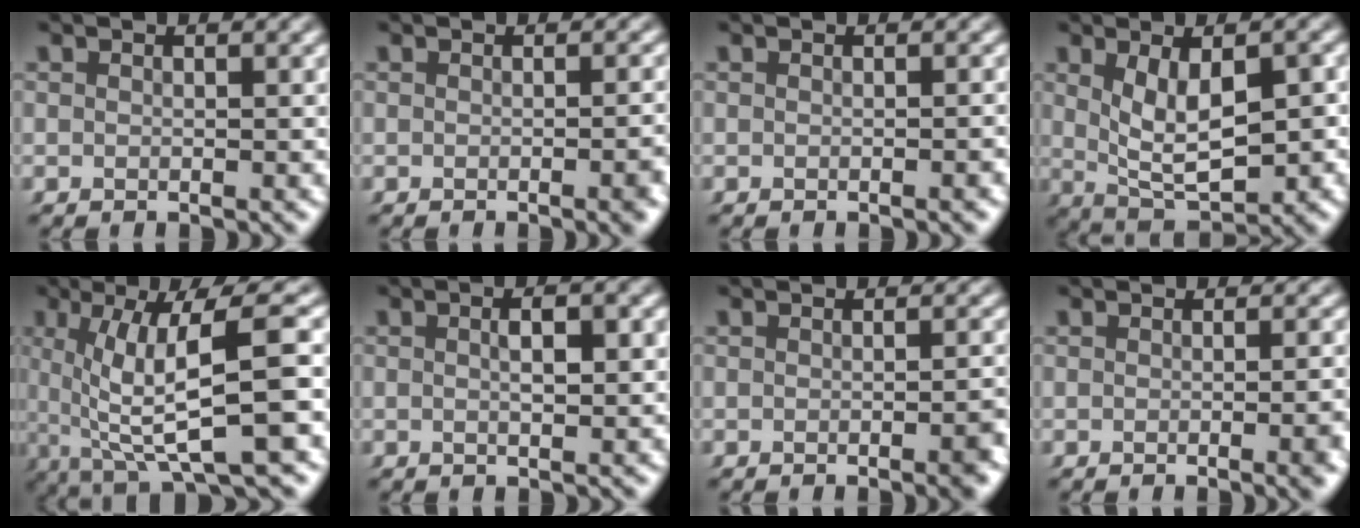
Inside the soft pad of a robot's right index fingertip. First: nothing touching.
{"total": 1.7, "force": [-0.5, 0.1, 1.6], "torque": [-0.016, 0.011, -0.015]}
{"total": 0.6, "force": [-0.2, 0.0, 0.6], "torque": [-0.007, 0.008, -0.008]}
{"total": 7.7, "force": [0.0, 4.5, 6.2], "torque": [-0.113, -0.024, 0.010]}
{"total": 10.0, "force": [0.1, 3.0, 9.5], "torque": [-0.141, 0.006, 0.005]}
{"total": 2.3, "force": [0.1, 0.8, 2.2], "torque": [-0.028, 0.003, -0.002]}
{"total": 2.3, "force": [-0.7, 0.5, 2.1], "torque": [-0.020, 0.009, -0.020]}
{"total": 2.1, "force": [-0.5, 0.1, 2.0], "torque": [-0.023, 0.012, -0.016]}